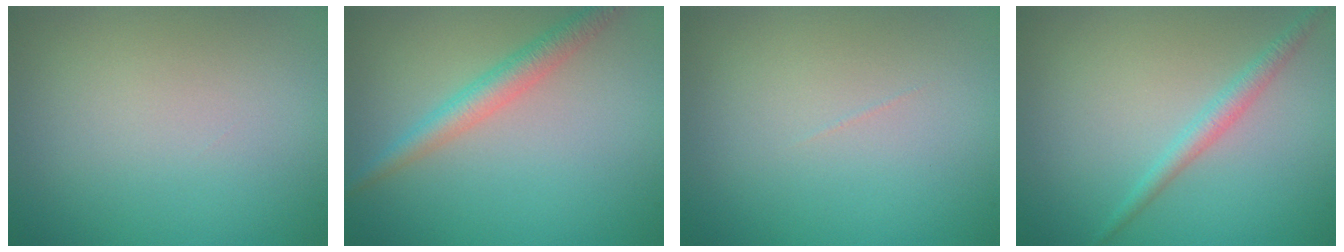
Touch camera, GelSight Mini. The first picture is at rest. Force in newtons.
{"total": 2.7, "press": 2.7, "slide": 0.0}
{"total": 0.0}
{"total": 1.8, "press": 1.8, "slide": 0.0}